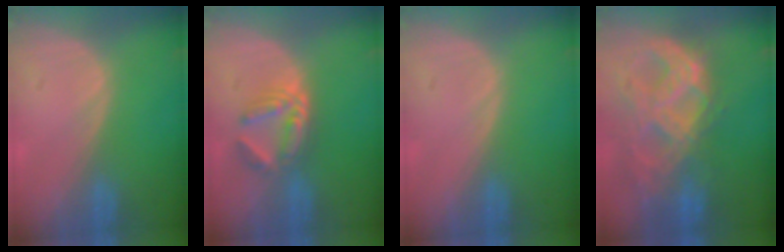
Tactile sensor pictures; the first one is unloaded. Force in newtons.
{"total": 6.0, "press": 5.3, "slide": 2.8}
{"total": 0.0}
{"total": 11.4, "press": 9.7, "slide": 6.1}